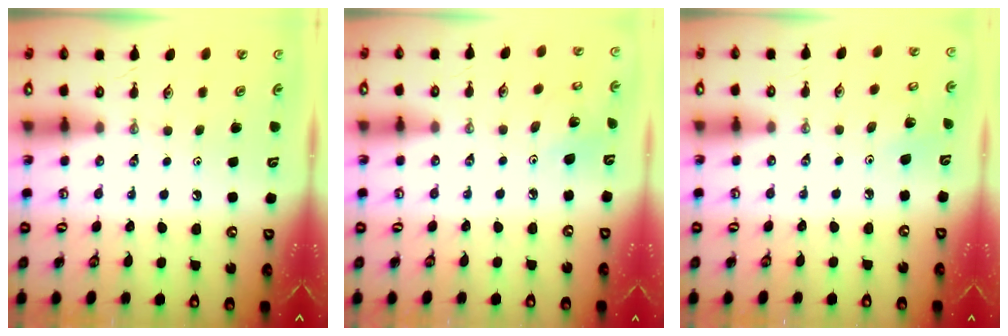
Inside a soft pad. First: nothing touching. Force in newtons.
{"total": 3.2, "press": 3.2, "slide": 0.1}
{"total": 3.2, "press": 3.1, "slide": 0.4}